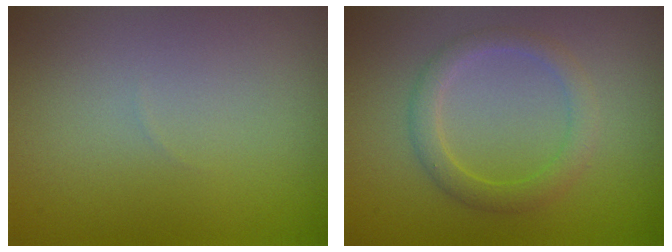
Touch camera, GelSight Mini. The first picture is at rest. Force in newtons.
{"total": 2.4, "press": 2.4, "slide": 0.1}